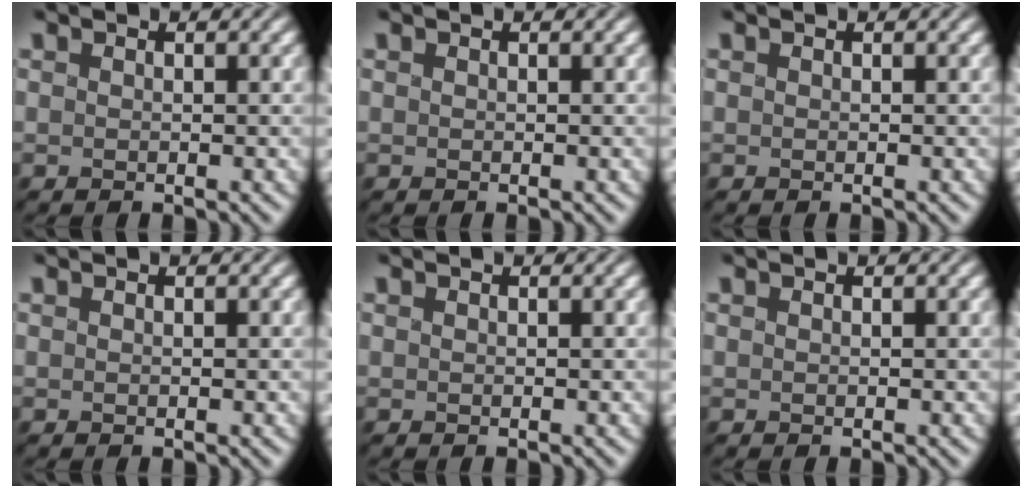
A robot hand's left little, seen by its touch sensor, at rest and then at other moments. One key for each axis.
{"total": 0.0}
{"total": 0.0}
{"total": 0.0}
{"total": 0.0}
{"total": 0.0}